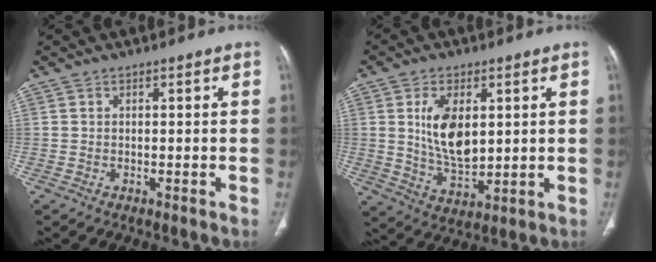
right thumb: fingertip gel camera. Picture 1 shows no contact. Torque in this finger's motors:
{"motor_torque": [2.19, 2.13, 1.25, -0.91, 0.13]}